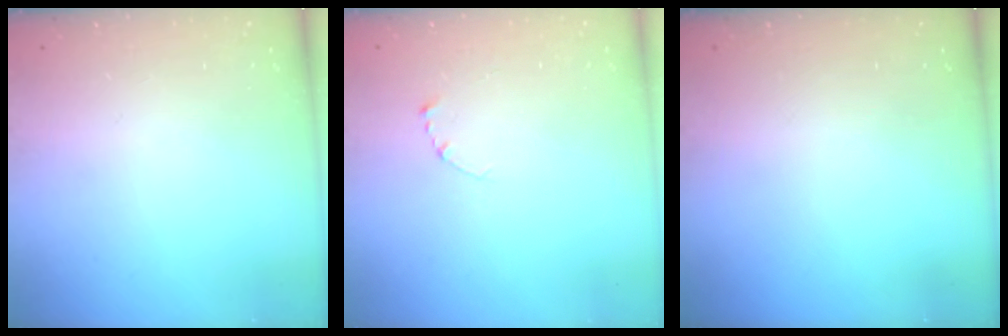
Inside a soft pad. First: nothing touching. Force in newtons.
{"total": 2.7, "press": 2.7, "slide": 0.3}
{"total": 0.0}